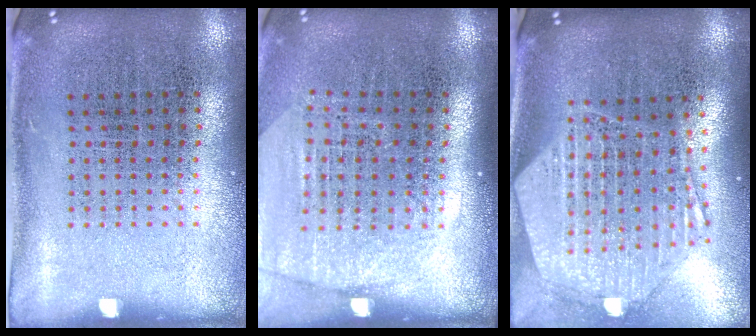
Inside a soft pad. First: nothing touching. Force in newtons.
{"total": 1.8, "press": 1.6, "slide": 0.7}
{"total": 2.9, "press": 2.3, "slide": 1.7}